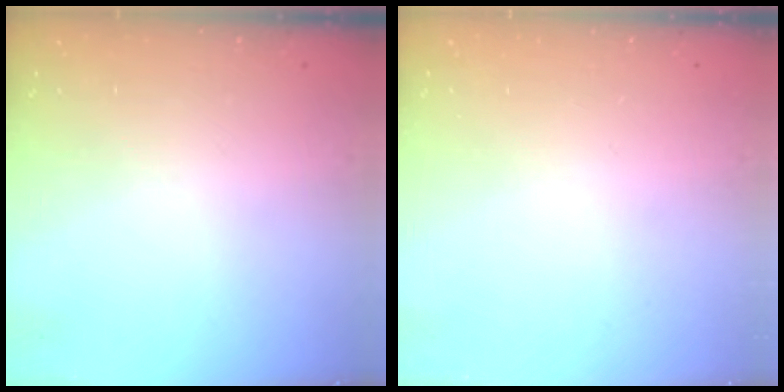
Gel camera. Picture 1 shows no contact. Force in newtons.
{"total": 0.0}